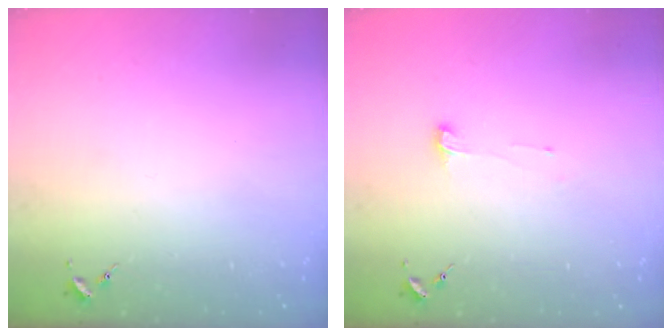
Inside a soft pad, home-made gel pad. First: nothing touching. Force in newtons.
{"total": 5.1, "press": 5.0, "slide": 0.6}